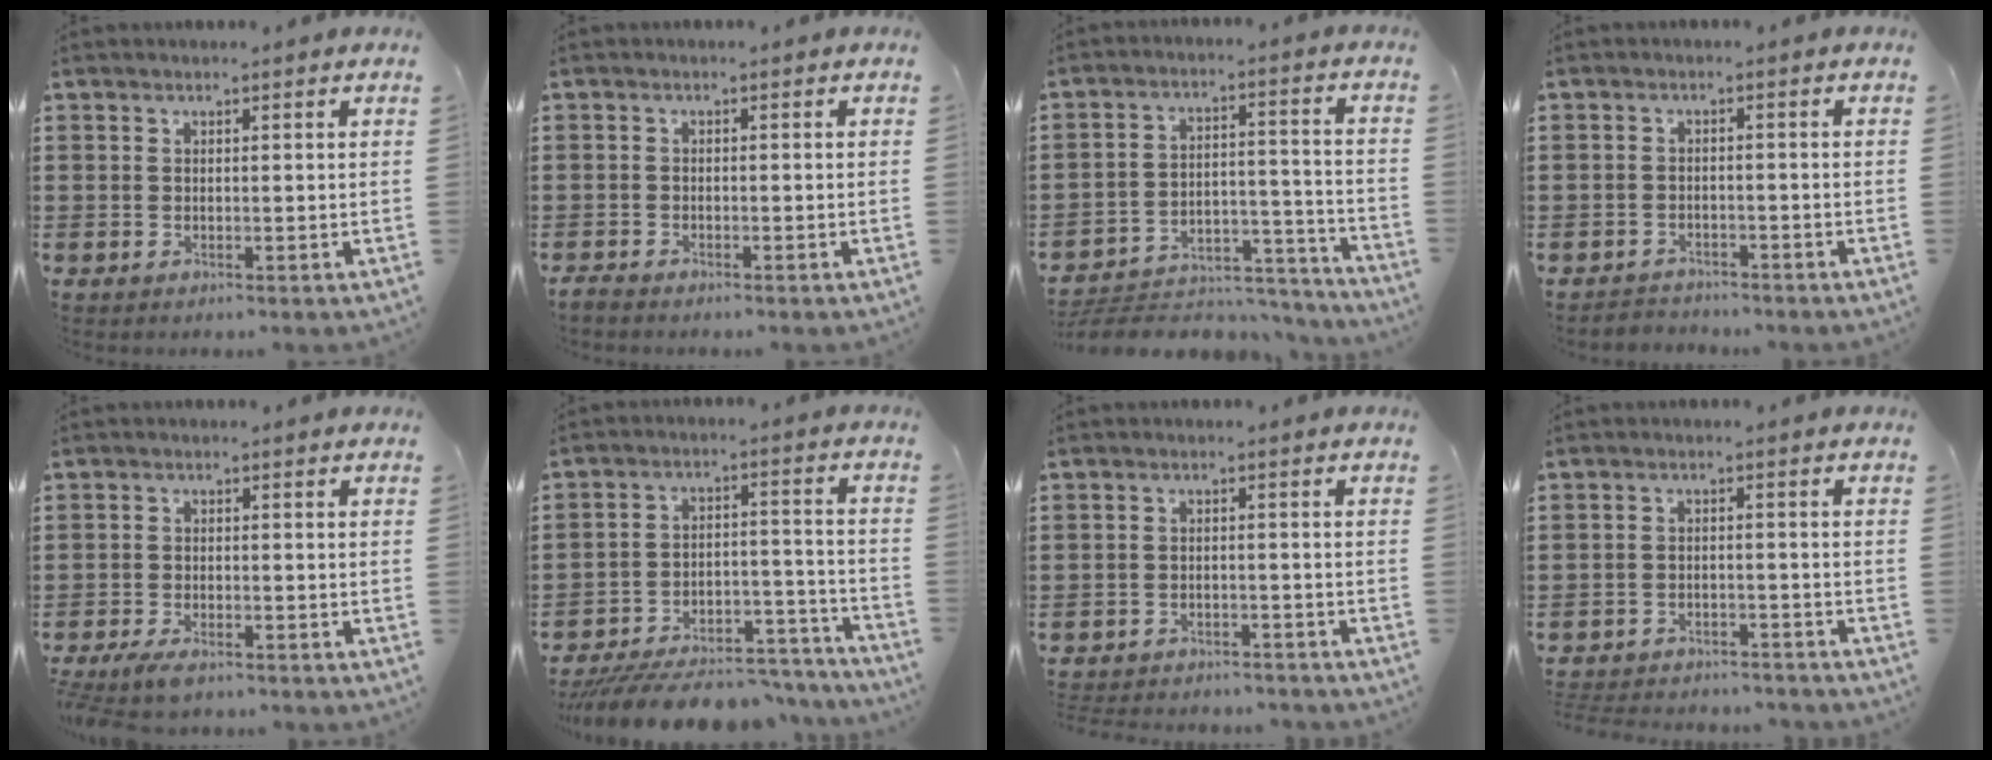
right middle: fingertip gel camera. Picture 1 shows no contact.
{"total": 1.1, "force": [-1.1, 0.2, 0.2], "torque": [-0.006, 0.000, -0.023]}
{"total": 5.6, "force": [-5.2, 1.5, 1.4], "torque": [-0.019, 0.013, -0.104]}
{"total": 2.1, "force": [-2.1, 0.5, -0.3], "torque": [-0.002, 0.001, -0.048]}
{"total": 2.7, "force": [-2.4, 0.4, 1.1], "torque": [-0.036, -0.004, -0.053]}
{"total": 8.0, "force": [-7.5, 2.0, 1.9], "torque": [-0.022, 0.025, -0.143]}
{"total": 2.8, "force": [-2.8, 0.3, -0.1], "torque": [-0.005, -0.001, -0.060]}
{"total": 3.2, "force": [-3.2, 0.3, 0.0], "torque": [-0.006, 0.001, -0.070]}